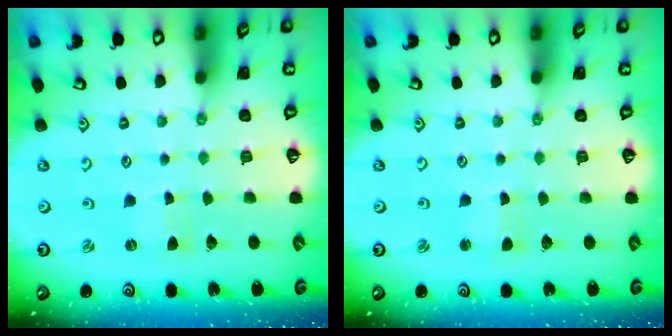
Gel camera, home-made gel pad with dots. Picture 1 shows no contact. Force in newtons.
{"total": 1.0, "press": 1.0, "slide": 0.1}